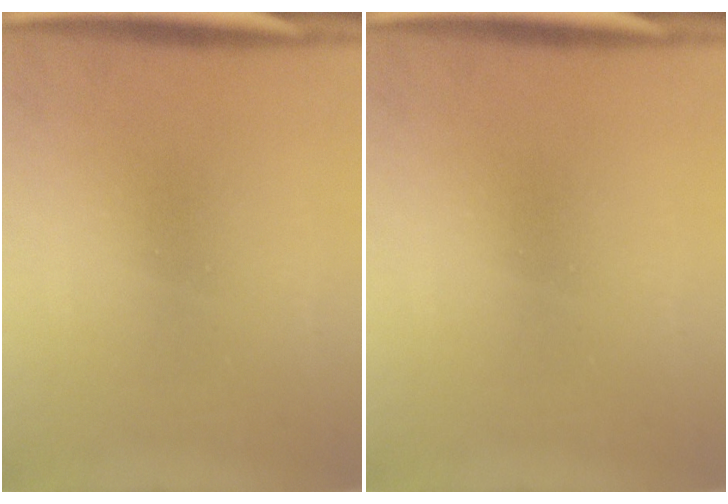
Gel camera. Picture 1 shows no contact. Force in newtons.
{"total": 0.0}